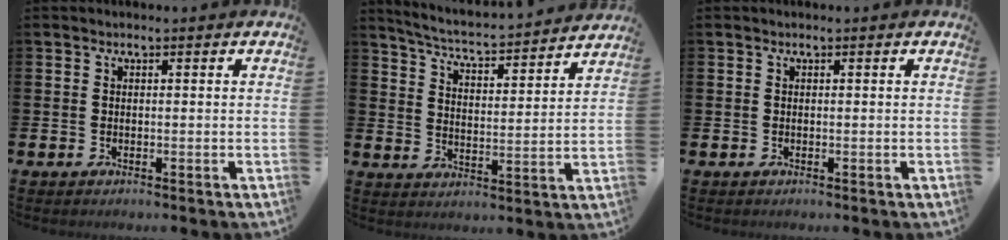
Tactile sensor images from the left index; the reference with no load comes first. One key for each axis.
{"total": 5.1, "fx": 5.0, "fy": 0.1, "fz": 1.0, "tx": -0.049, "ty": -0.045, "tz": 0.081}
{"total": 0.0}